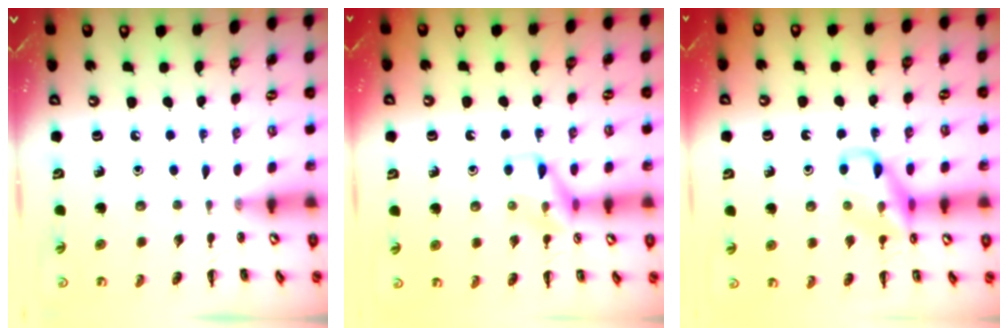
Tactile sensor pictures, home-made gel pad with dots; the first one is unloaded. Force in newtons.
{"total": 10.5, "press": 10.4, "slide": 1.3}
{"total": 11.7, "press": 11.6, "slide": 1.2}